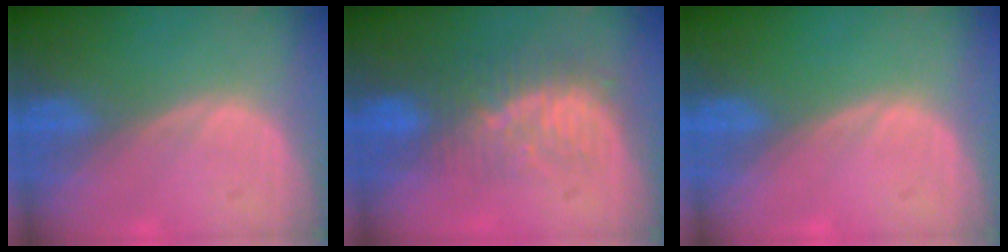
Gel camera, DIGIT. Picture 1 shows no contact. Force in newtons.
{"total": 8.5, "press": 7.6, "slide": 3.9}
{"total": 0.0}